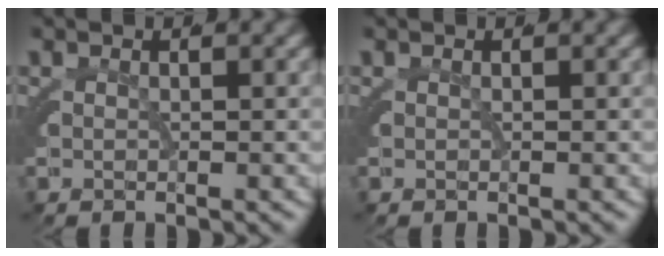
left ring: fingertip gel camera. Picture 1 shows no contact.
{"total": 0.0}